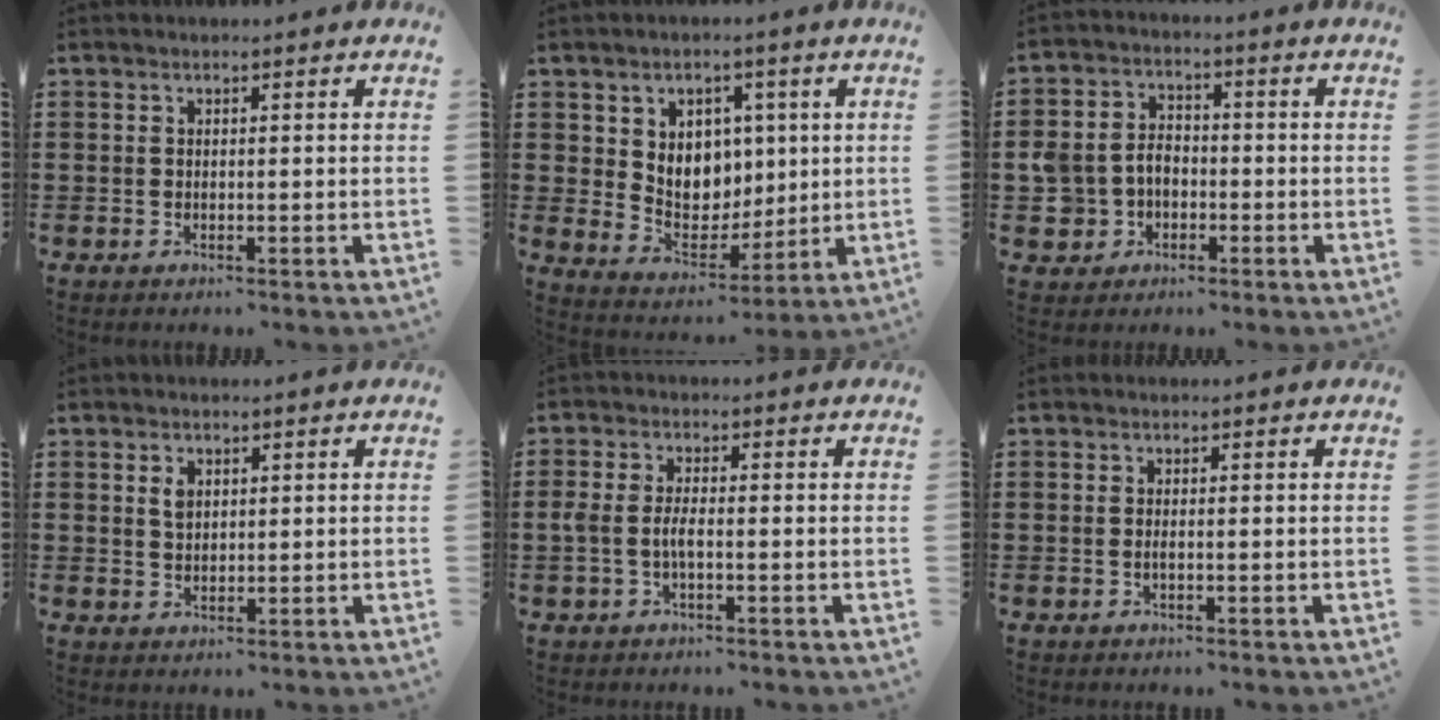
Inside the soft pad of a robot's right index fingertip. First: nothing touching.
{"total": 6.8, "force": [2.3, 6.1, 2.0], "torque": [-0.055, -0.003, 0.043]}
{"total": 5.2, "force": [-1.7, 4.6, 1.9], "torque": [-0.068, 0.010, -0.039]}
{"total": 2.0, "force": [0.9, 1.2, 1.3], "torque": [-0.028, 0.004, 0.016]}
{"total": 3.0, "force": [-0.9, 0.9, 2.7], "torque": [-0.071, -0.005, -0.023]}
{"total": 0.6, "force": [-0.3, 0.0, 0.6], "torque": [-0.011, -0.003, -0.005]}